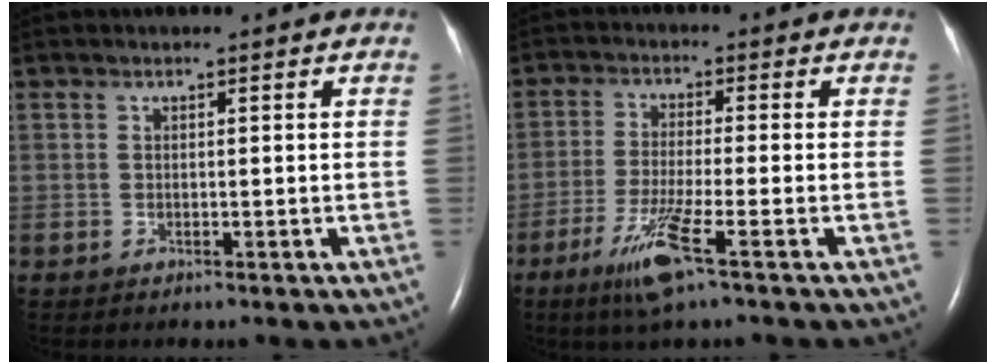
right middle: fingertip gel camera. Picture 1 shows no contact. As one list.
[{"total": 7.3, "force": [-3.9, -0.4, 6.1], "torque": [-0.127, -0.020, -0.077]}]